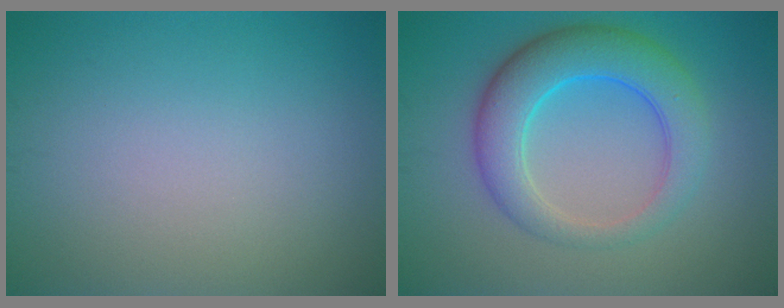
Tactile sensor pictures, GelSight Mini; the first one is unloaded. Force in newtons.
{"total": 6.5, "press": 6.5, "slide": 0.2}